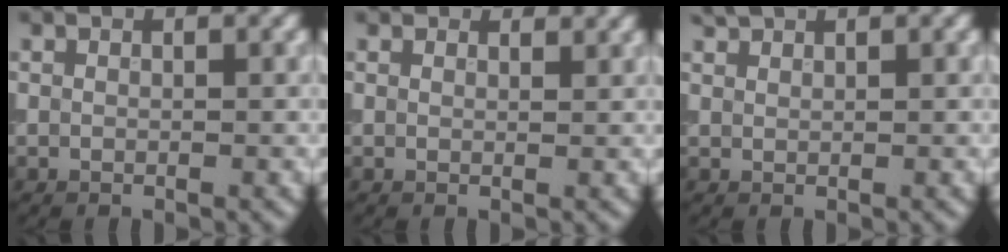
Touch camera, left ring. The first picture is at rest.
{"total": 2.1, "force": [2.0, 0.6, 0.4], "torque": [-0.013, -0.001, 0.020]}
{"total": 1.1, "force": [1.1, 0.1, 0.2], "torque": [-0.002, 0.002, 0.024]}